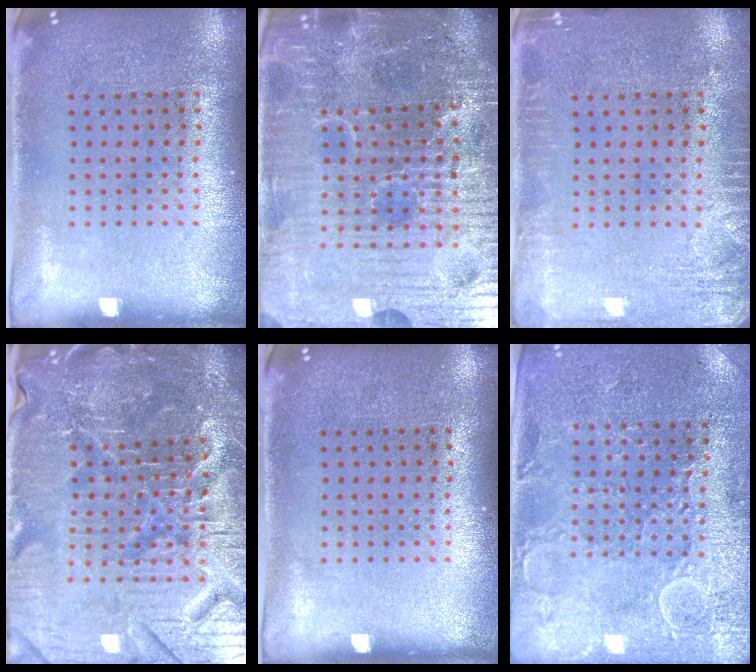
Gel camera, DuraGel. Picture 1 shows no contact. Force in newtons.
{"total": 7.4, "press": 6.6, "slide": 3.4}
{"total": 2.5, "press": 2.5, "slide": 0.4}
{"total": 5.9, "press": 5.5, "slide": 2.1}
{"total": 0.0}
{"total": 2.9, "press": 2.8, "slide": 0.4}